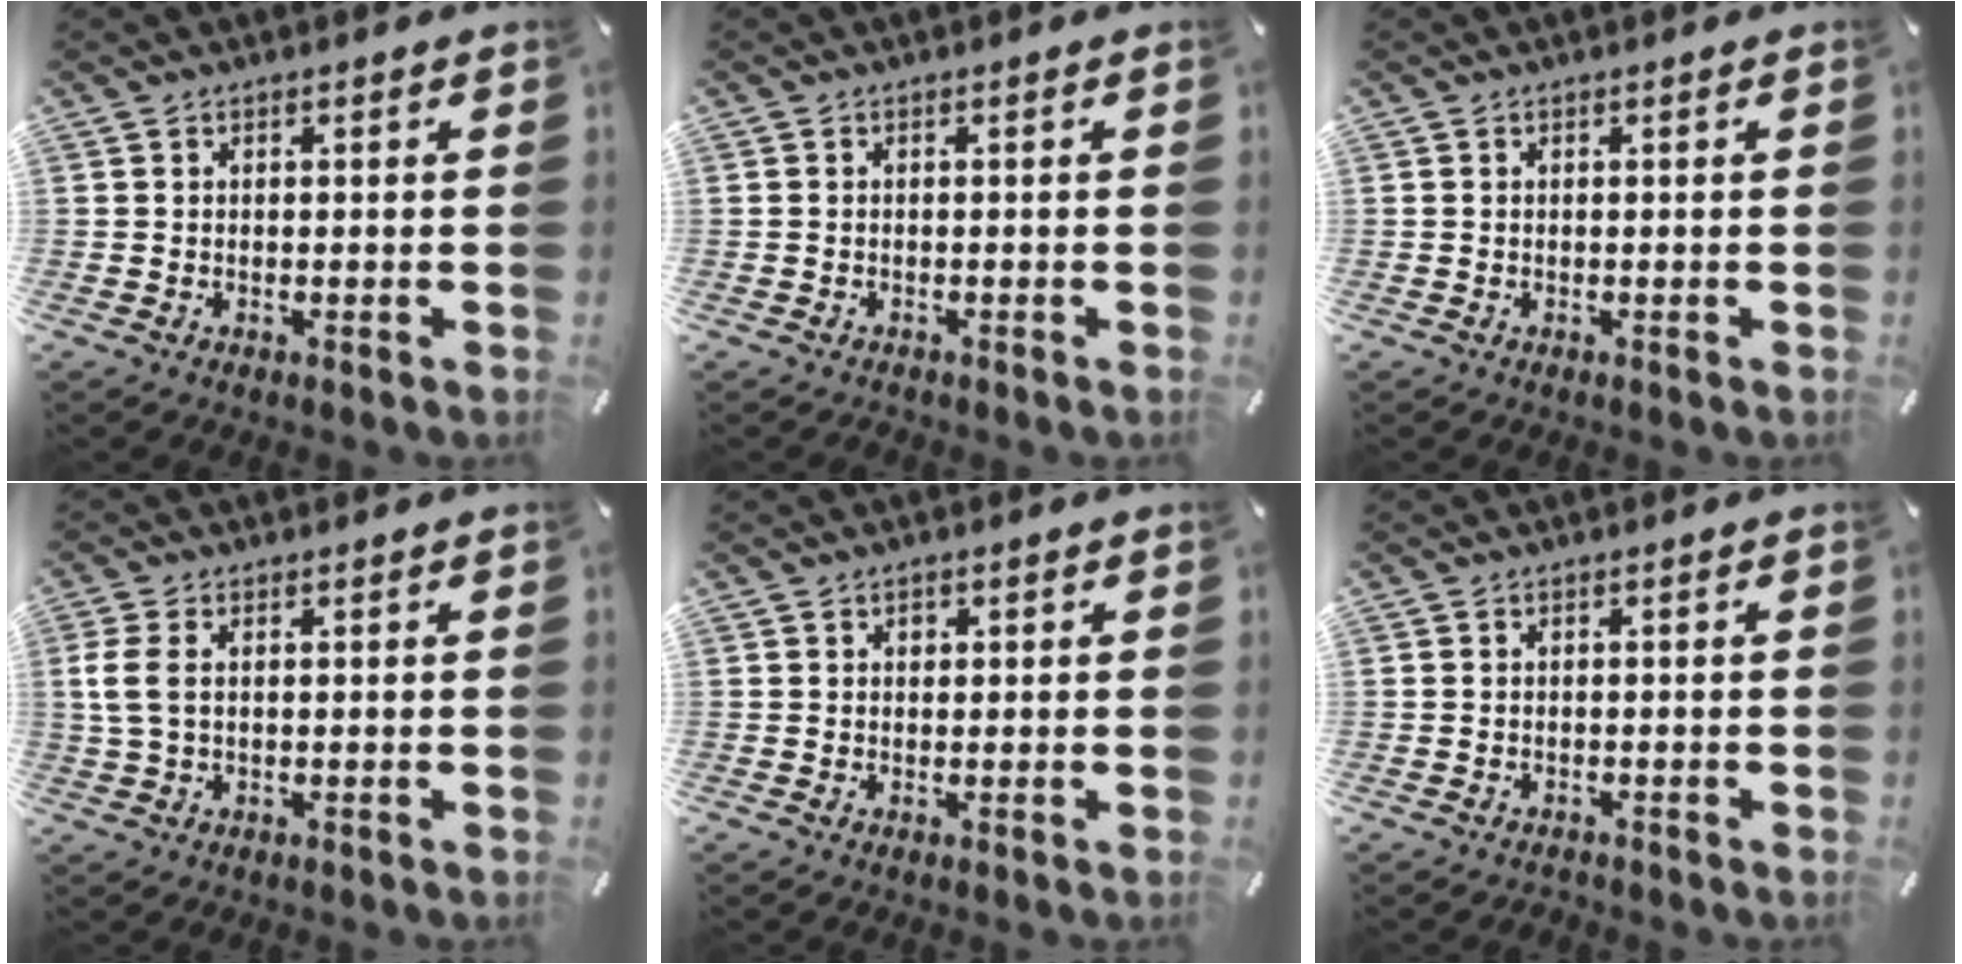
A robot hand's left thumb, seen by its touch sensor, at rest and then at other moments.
{"total": 0.7, "force": [-0.5, 0.4, 0.2], "torque": [-0.004, 0.001, -0.012]}
{"total": 0.0}
{"total": 4.6, "force": [0.6, 2.5, 3.8], "torque": [-0.096, -0.001, 0.006]}
{"total": 1.1, "force": [0.2, 1.0, 0.4], "torque": [0.007, -0.002, 0.000]}
{"total": 1.0, "force": [-0.8, 0.6, 0.3], "torque": [-0.008, 0.001, -0.018]}